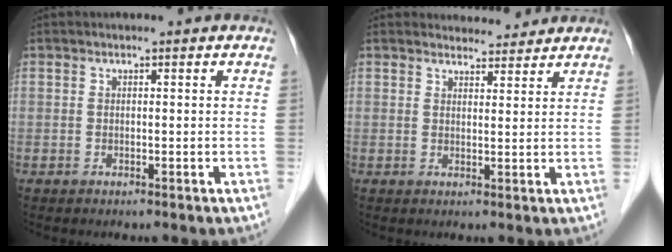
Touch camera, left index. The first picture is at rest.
{"total": 4.0, "force": [3.8, 1.0, 0.0], "torque": [-0.003, 0.006, 0.051]}